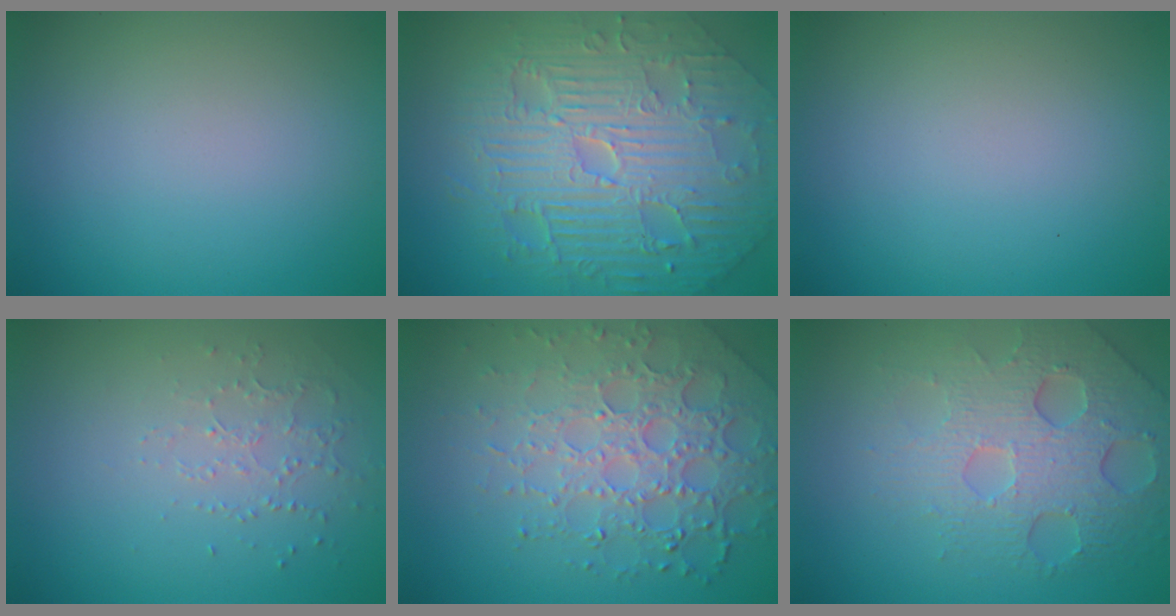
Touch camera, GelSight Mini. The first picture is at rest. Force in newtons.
{"total": 11.0, "press": 7.1, "slide": 8.4}
{"total": 0.0}
{"total": 1.0, "press": 0.7, "slide": 0.8}
{"total": 6.4, "press": 4.9, "slide": 4.2}
{"total": 6.3, "press": 4.7, "slide": 4.2}